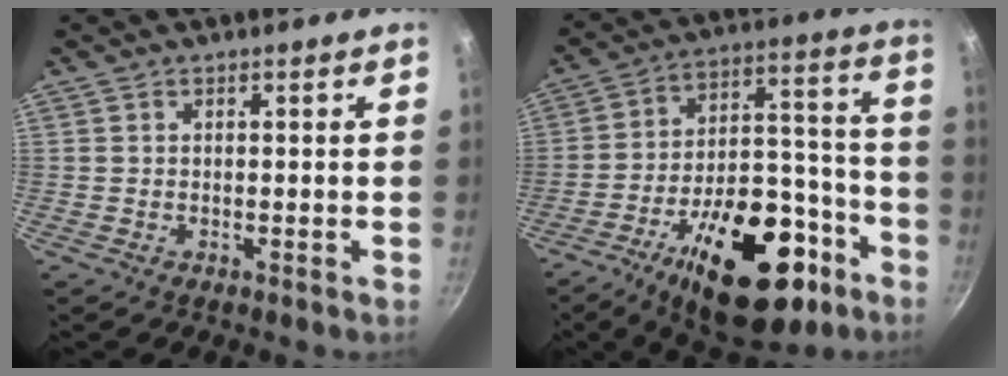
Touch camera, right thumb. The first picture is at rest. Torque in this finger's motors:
{"motor_torque": [3.13, 1.88, 1.19, -1.58, 0.18]}